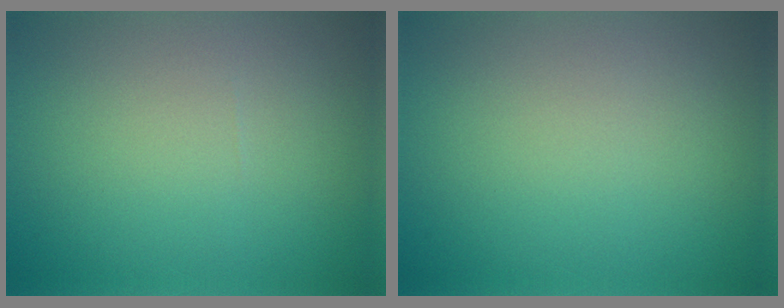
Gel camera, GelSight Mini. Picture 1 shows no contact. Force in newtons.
{"total": 0.0}